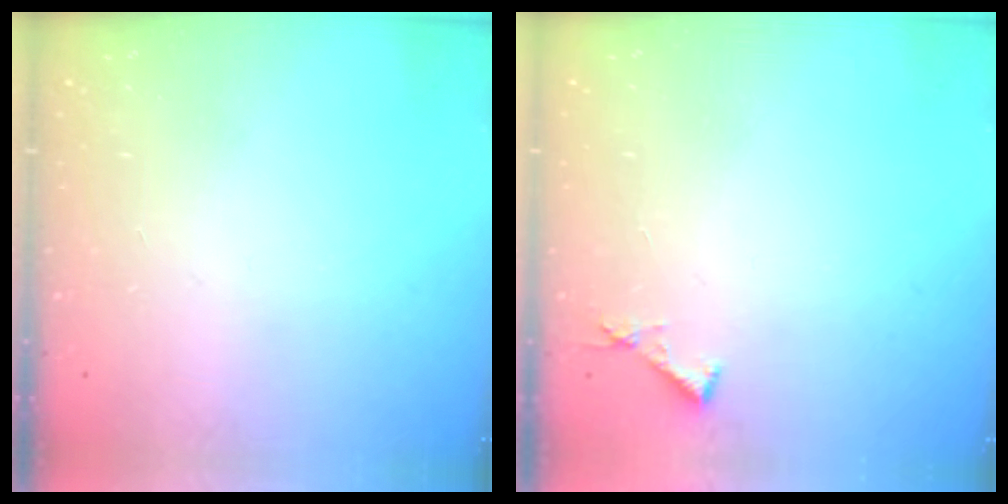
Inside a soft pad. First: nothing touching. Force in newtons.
{"total": 3.8, "press": 3.8, "slide": 0.3}